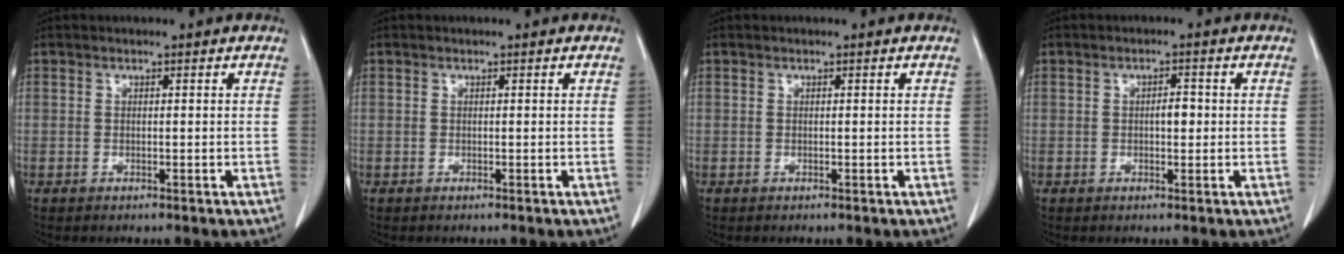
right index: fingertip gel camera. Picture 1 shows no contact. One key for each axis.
{"total": 0.0}
{"total": 0.0}
{"total": 2.1, "fx": 0.0, "fy": 0.9, "fz": 1.9, "tx": -0.031, "ty": 0.003, "tz": 0.000}